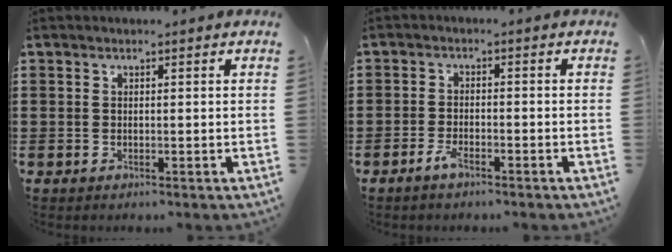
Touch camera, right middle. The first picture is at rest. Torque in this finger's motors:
{"motor_torque": [-0.05, 0.08, 0.00, 0.00]}